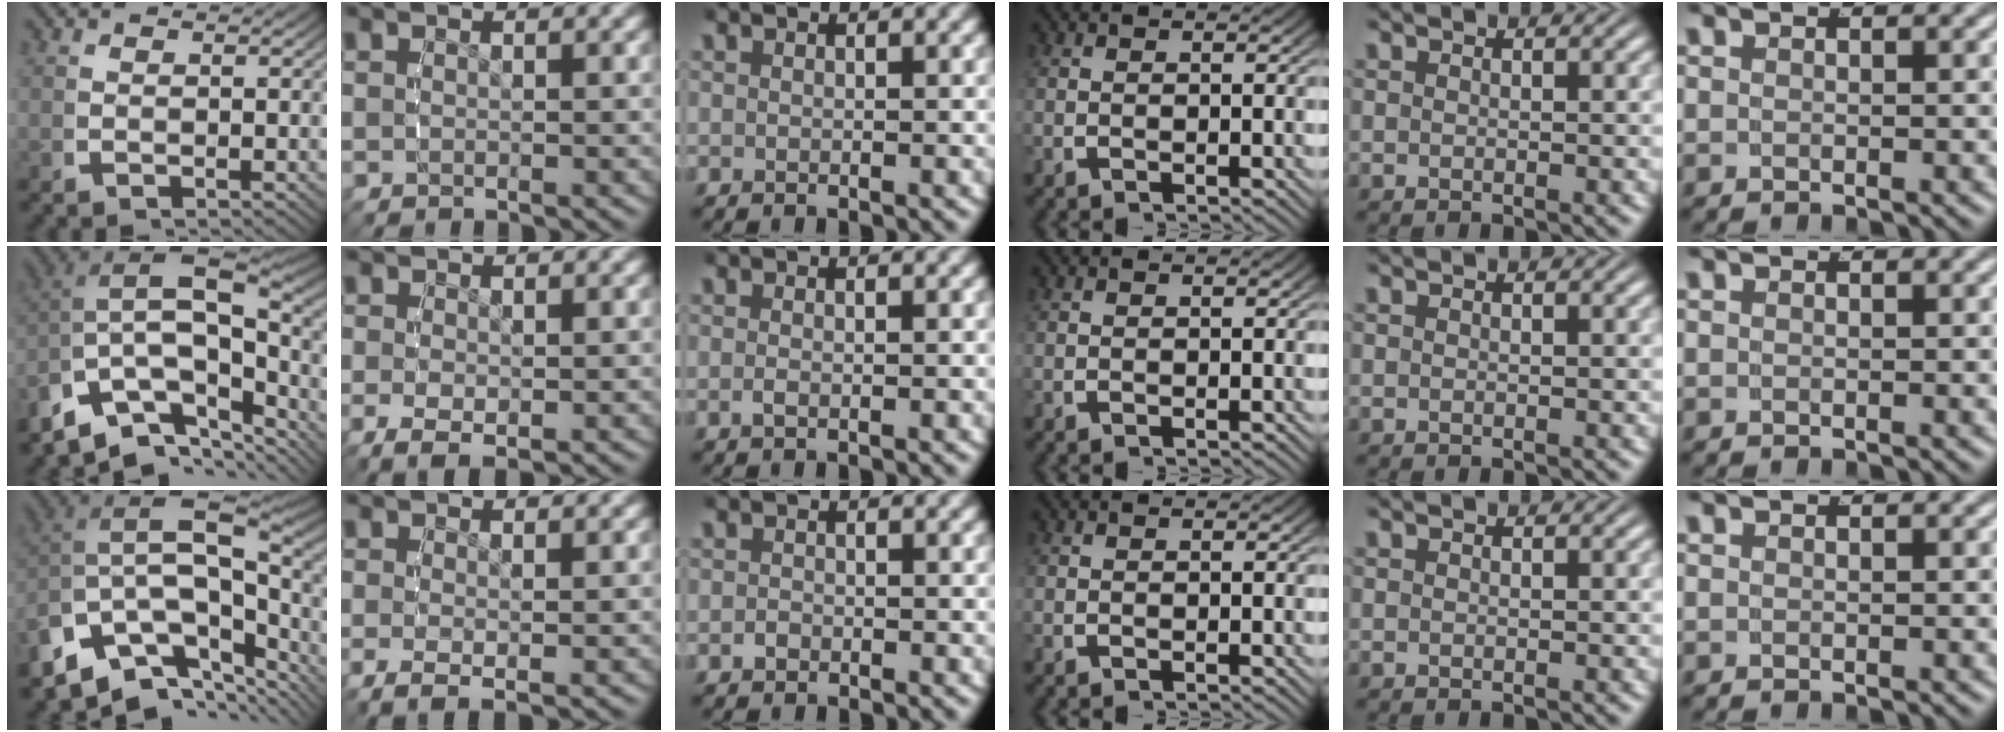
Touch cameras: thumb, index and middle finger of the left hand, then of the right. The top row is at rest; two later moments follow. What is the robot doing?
{"motion": "grasp_and_lifting", "object": "backpack"}